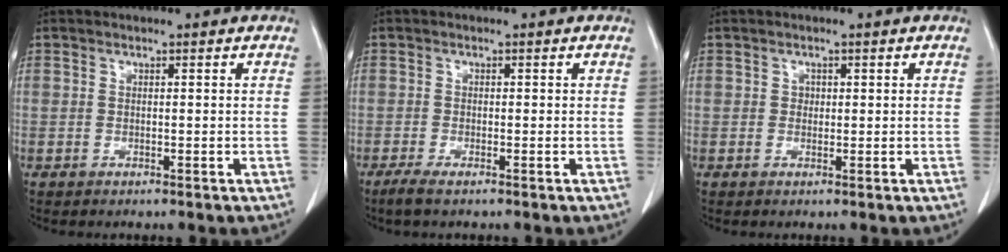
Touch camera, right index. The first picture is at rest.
{"total": 1.9, "force": [-1.3, 0.2, 1.4], "torque": [-0.032, -0.005, -0.027]}
{"total": 0.9, "force": [0.2, 0.8, 0.3], "torque": [-0.003, 0.001, 0.003]}